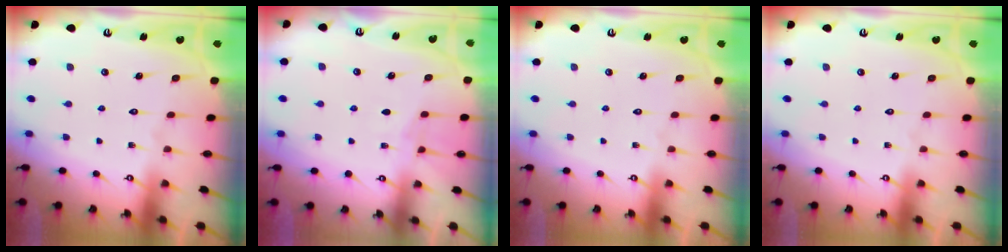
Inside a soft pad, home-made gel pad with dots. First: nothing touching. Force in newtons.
{"total": 3.7, "press": 3.7, "slide": 0.4}
{"total": 0.0}
{"total": 0.0}